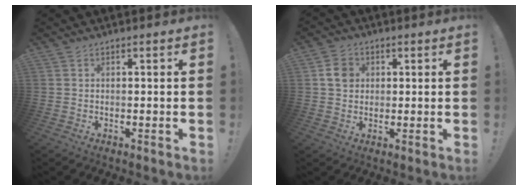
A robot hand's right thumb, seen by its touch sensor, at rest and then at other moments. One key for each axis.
{"total": 5.5, "fx": 1.3, "fy": 4.8, "fz": 2.4, "tx": -0.027, "ty": 0.004, "tz": 0.024}